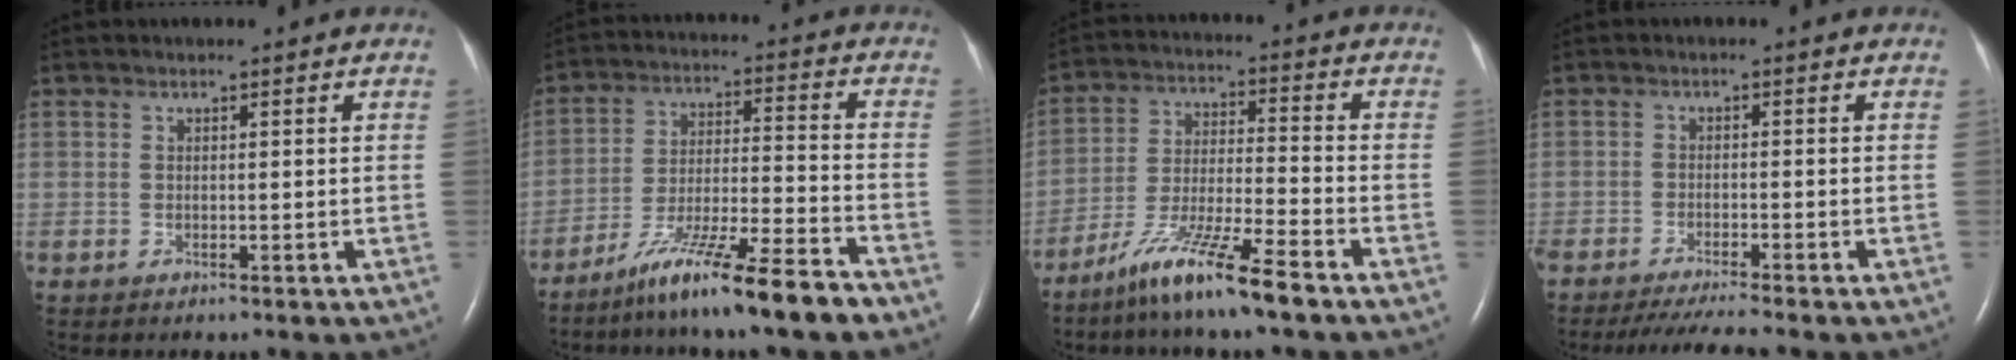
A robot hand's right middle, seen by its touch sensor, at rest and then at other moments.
{"total": 13.3, "force": [-10.2, -0.3, 8.5], "torque": [-0.143, -0.019, -0.179]}
{"total": 11.0, "force": [-8.0, -0.3, 7.5], "torque": [-0.147, -0.029, -0.153]}
{"total": 6.6, "force": [-5.8, -0.7, 3.1], "torque": [-0.044, -0.022, -0.095]}